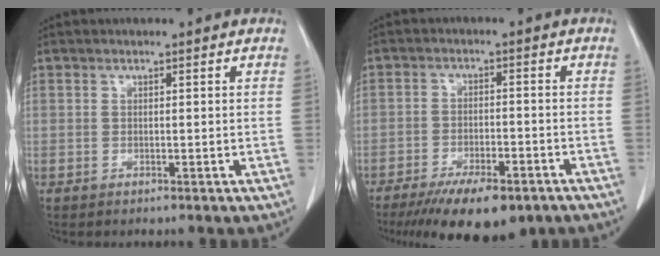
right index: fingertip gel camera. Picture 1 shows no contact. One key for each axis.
{"total": 11.8, "fx": -8.4, "fy": 4.1, "fz": 7.2, "tx": -0.106, "ty": -0.009, "tz": -0.127}